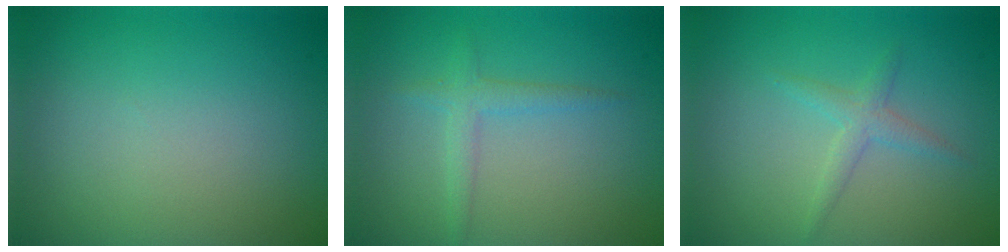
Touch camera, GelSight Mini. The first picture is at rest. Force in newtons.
{"total": 1.8, "press": 1.8, "slide": 0.2}
{"total": 1.6, "press": 1.6, "slide": 0.1}